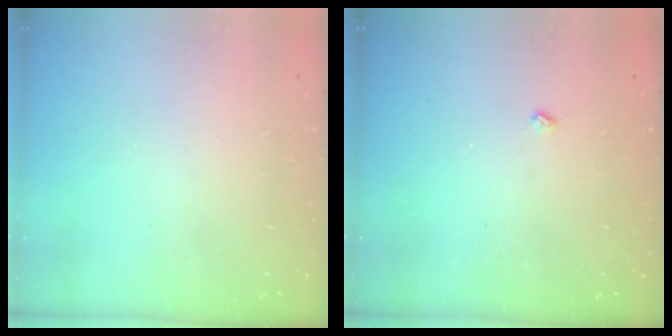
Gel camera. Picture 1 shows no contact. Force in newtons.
{"total": 2.5, "press": 2.4, "slide": 0.5}